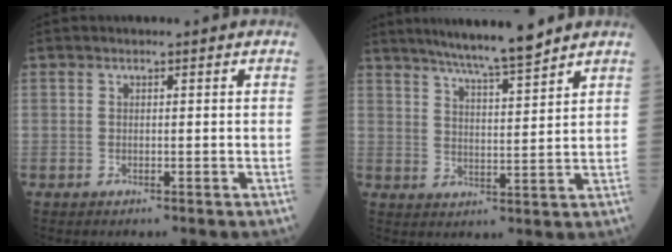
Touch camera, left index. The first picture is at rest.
{"total": 9.7, "force": [8.4, -0.4, 4.9], "torque": [-0.076, 0.003, 0.133]}